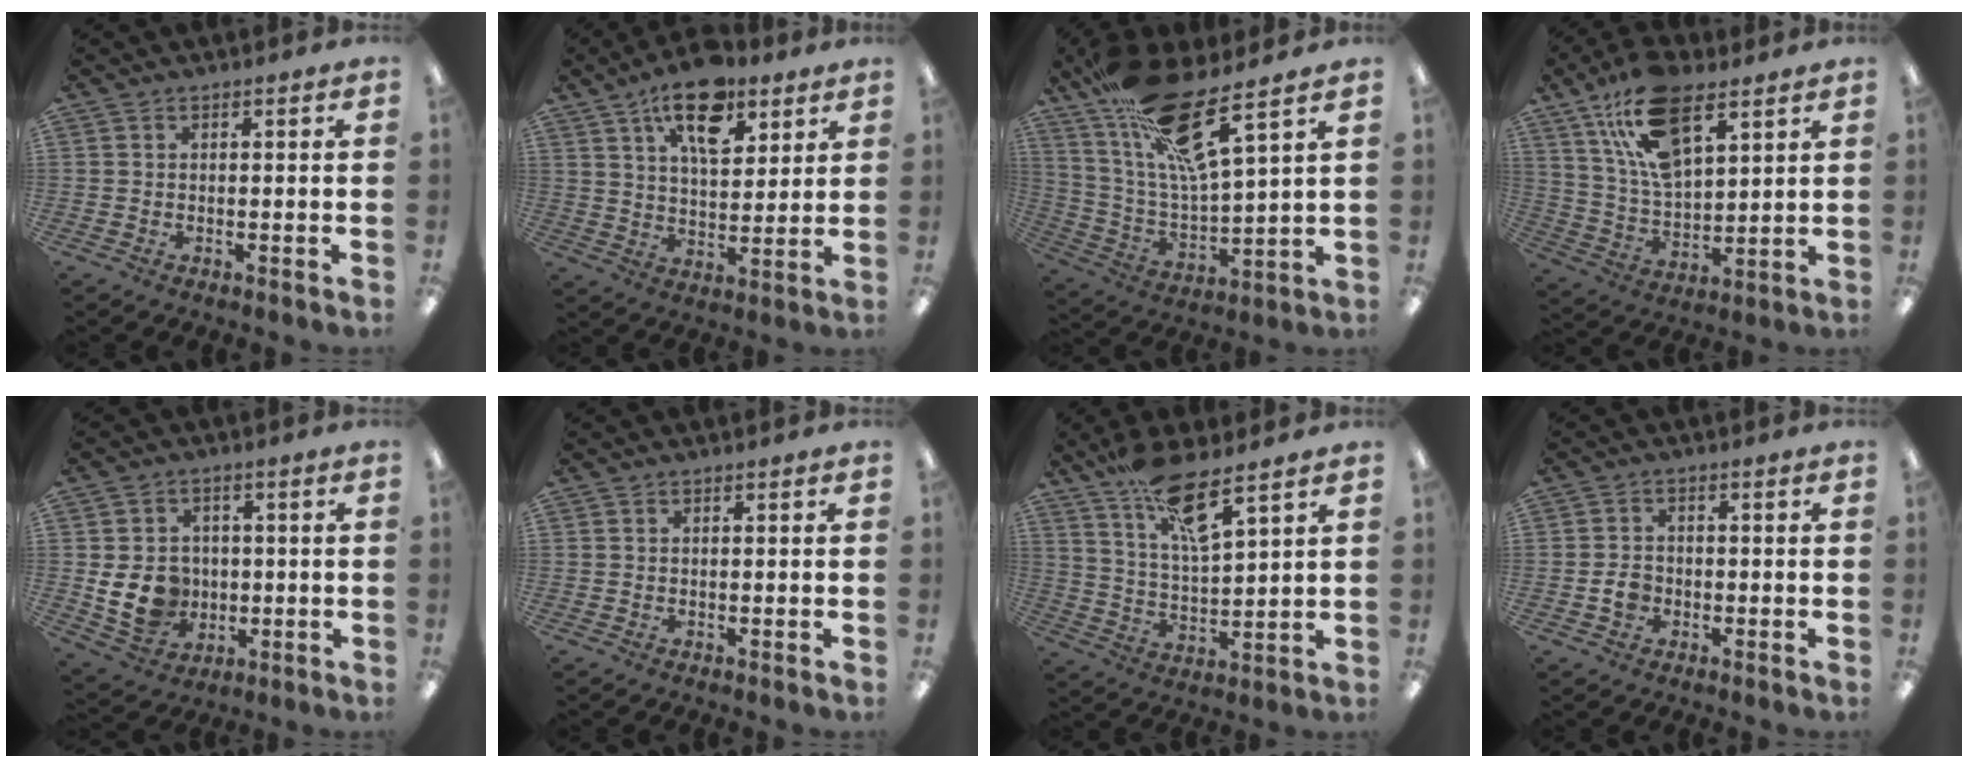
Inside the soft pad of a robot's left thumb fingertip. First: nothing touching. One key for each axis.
{"total": 14.1, "fx": 8.6, "fy": 6.9, "fz": 8.7, "tx": -0.132, "ty": -0.031, "tz": 0.148}
{"total": 19.8, "fx": 13.3, "fy": 4.8, "fz": 13.9, "tx": -0.258, "ty": -0.062, "tz": 0.226}
{"total": 17.5, "fx": 10.6, "fy": 8.3, "fz": 11.2, "tx": -0.218, "ty": -0.030, "tz": 0.189}
{"total": 10.5, "fx": -1.2, "fy": 8.8, "fz": 5.5, "tx": -0.126, "ty": 0.010, "tz": -0.016}
{"total": 0.0}
{"total": 13.0, "fx": 9.5, "fy": 2.9, "fz": 8.5, "tx": -0.155, "ty": -0.048, "tz": 0.164}
{"total": 3.7, "fx": -1.1, "fy": 2.9, "fz": 2.1, "tx": -0.043, "ty": 0.004, "tz": -0.022}